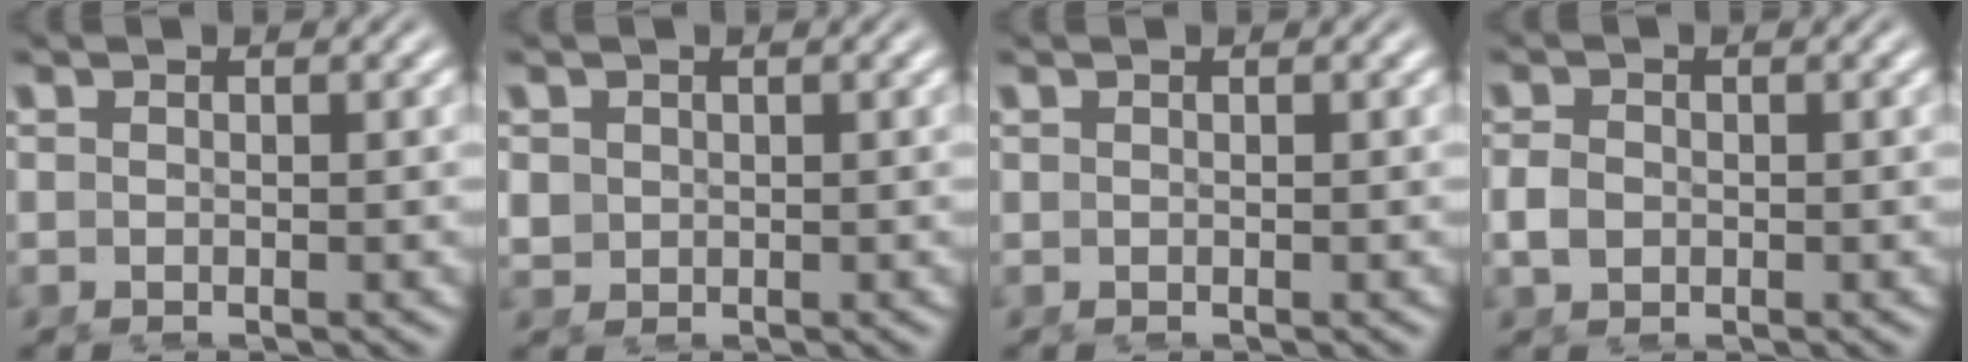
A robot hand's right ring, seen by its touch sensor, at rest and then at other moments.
{"total": 1.6, "force": [0.3, 1.4, 0.5], "torque": [-0.023, -0.010, 0.015]}
{"total": 0.0}
{"total": 1.0, "force": [-0.2, 0.7, 0.7], "torque": [-0.024, -0.005, 0.001]}